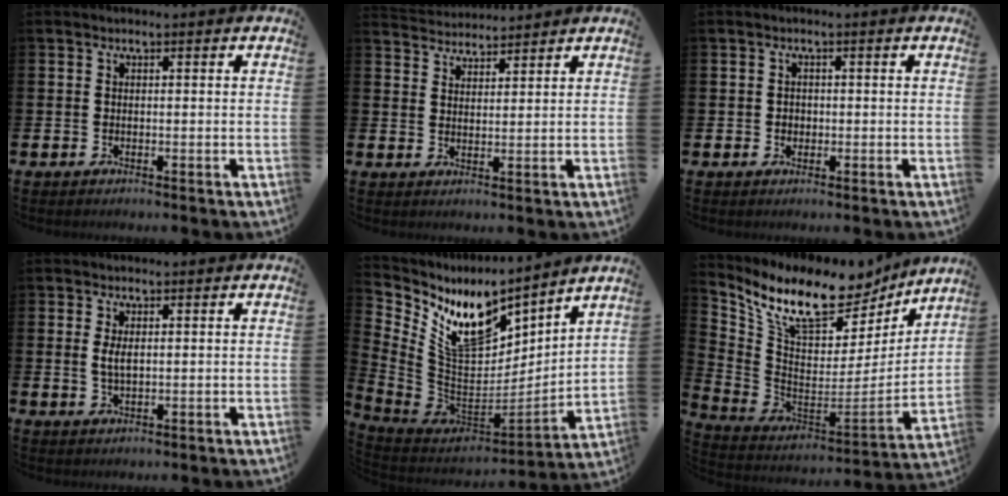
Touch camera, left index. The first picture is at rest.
{"total": 3.9, "force": [3.9, 0.6, -0.3], "torque": [-0.004, -0.023, 0.071]}
{"total": 1.2, "force": [0.1, 1.1, 0.4], "torque": [0.003, 0.004, -0.002]}
{"total": 2.3, "force": [0.8, 0.9, 2.0], "torque": [-0.029, 0.000, 0.010]}
{"total": 10.5, "force": [7.3, 5.0, 5.7], "torque": [-0.139, -0.044, 0.137]}
{"total": 12.0, "force": [9.2, 5.5, 5.3], "torque": [-0.132, -0.064, 0.161]}